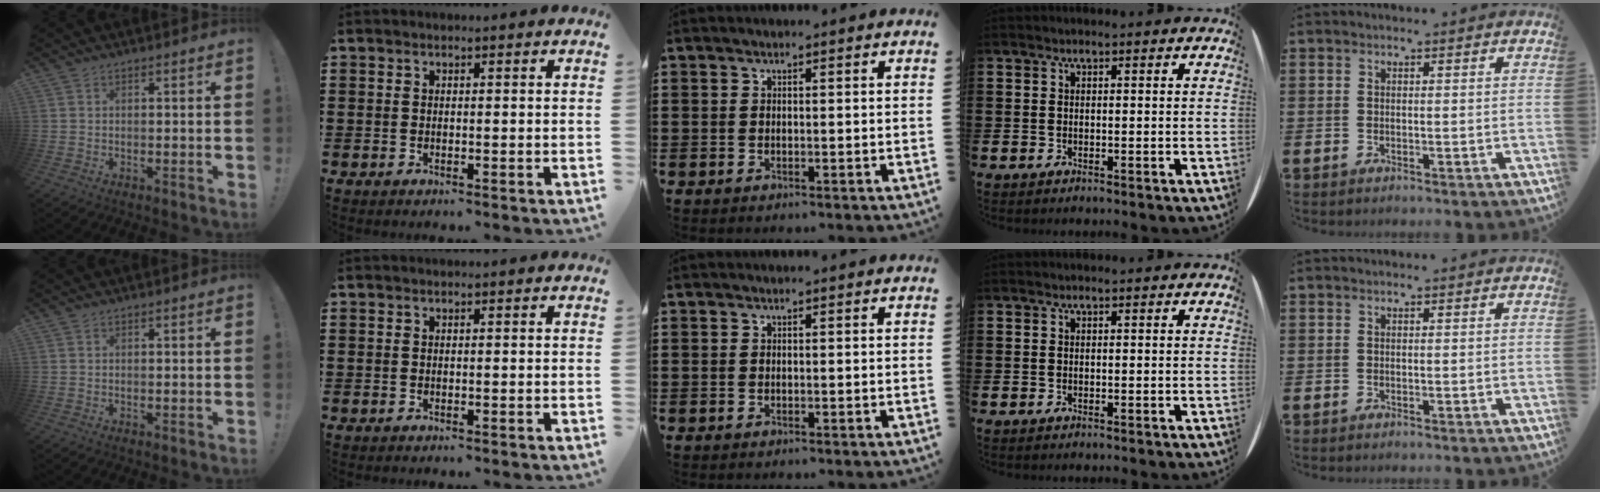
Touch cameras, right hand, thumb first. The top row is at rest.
{}